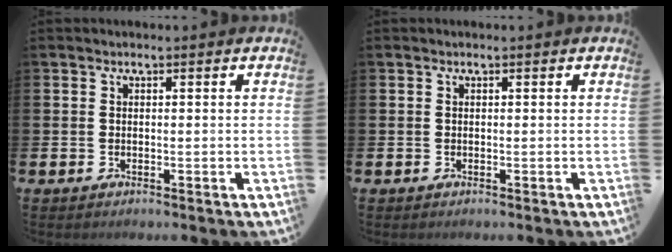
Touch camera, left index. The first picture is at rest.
{"total": 0.0}